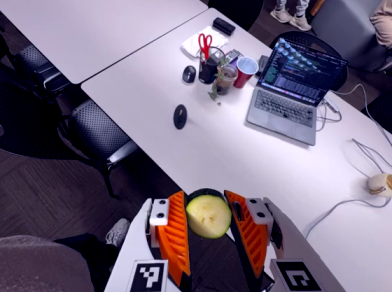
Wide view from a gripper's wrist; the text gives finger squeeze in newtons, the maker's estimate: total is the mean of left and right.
{"total": 8.4, "left": 7.7, "right": 9.0}